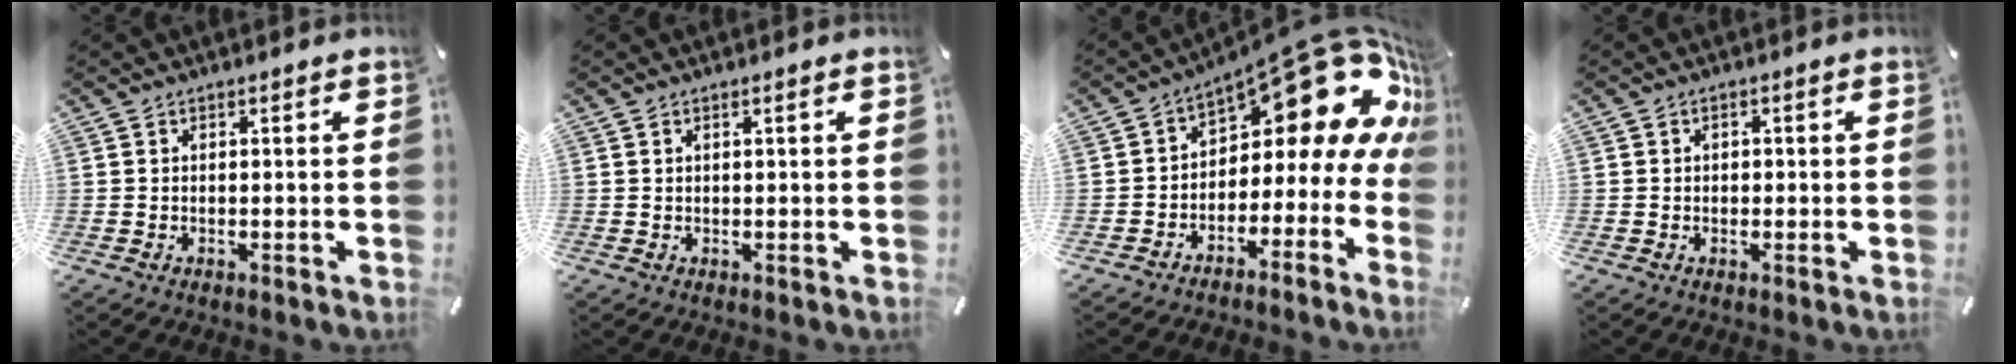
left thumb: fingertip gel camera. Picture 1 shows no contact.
{"total": 0.7, "force": [0.3, 0.0, 0.6], "torque": [-0.011, 0.001, 0.005]}
{"total": 14.4, "force": [8.1, 6.8, 9.7], "torque": [-0.126, -0.069, 0.130]}
{"total": 1.0, "force": [-0.2, 1.0, 0.2], "torque": [-0.004, 0.006, -0.006]}